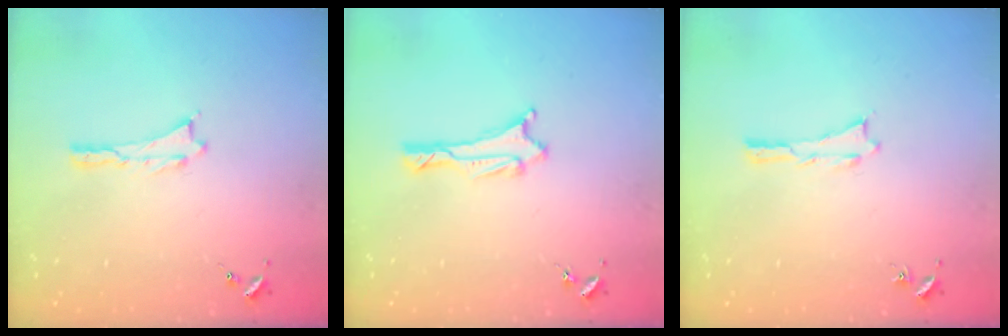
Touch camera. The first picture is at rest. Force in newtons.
{"total": 1.1, "press": 1.1, "slide": 0.1}
{"total": 0.0}